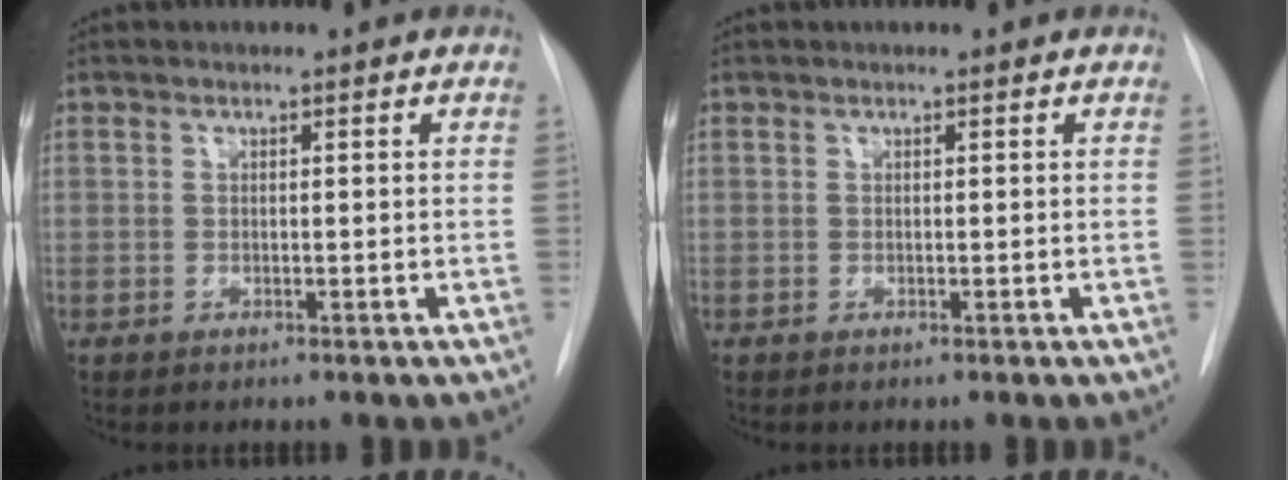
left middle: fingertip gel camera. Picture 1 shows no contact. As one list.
[{"total": 0.0}]